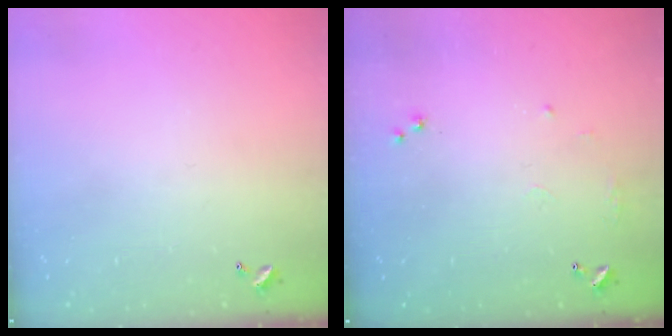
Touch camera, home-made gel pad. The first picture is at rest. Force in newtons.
{"total": 6.4, "press": 6.3, "slide": 1.0}